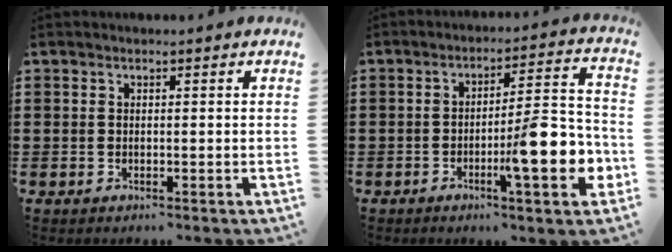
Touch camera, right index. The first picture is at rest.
{"total": 11.2, "force": [-3.8, 1.9, 10.4], "torque": [-0.144, -0.008, -0.068]}